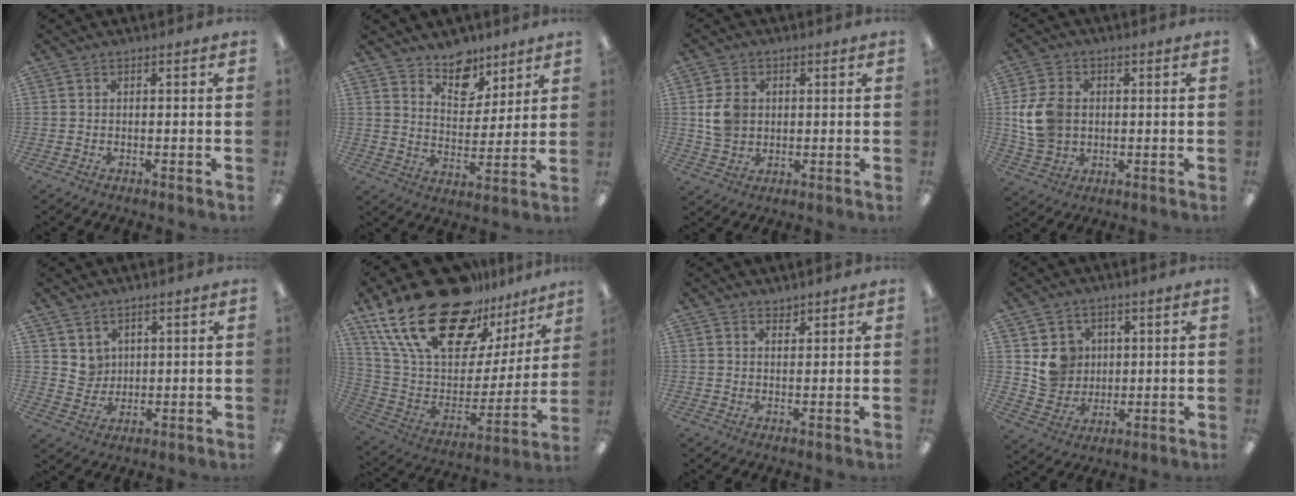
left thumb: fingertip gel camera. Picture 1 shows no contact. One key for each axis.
{"total": 9.8, "fx": 7.9, "fy": 5.3, "fz": 2.6, "tx": -0.037, "ty": -0.053, "tz": 0.144}
{"total": 6.8, "fx": 1.1, "fy": 5.7, "fz": 3.6, "tx": -0.066, "ty": 0.008, "tz": 0.021}
{"total": 10.2, "fx": 0.7, "fy": 8.0, "fz": 6.3, "tx": -0.146, "ty": 0.013, "tz": 0.016}
{"total": 4.9, "fx": 3.0, "fy": 3.8, "fz": 0.0, "tx": -0.003, "ty": -0.013, "tz": 0.054}
{"total": 28.8, "fx": 19.7, "fy": 13.5, "fz": 16.1, "tx": -0.293, "ty": -0.124, "tz": 0.358}
{"total": 1.8, "fx": 1.7, "fy": 0.6, "fz": 0.1, "tx": 0.006, "ty": -0.008, "tz": 0.031}
{"total": 8.3, "fx": 2.9, "fy": 7.6, "fz": 1.4, "tx": -0.027, "ty": -0.004, "tz": 0.061}